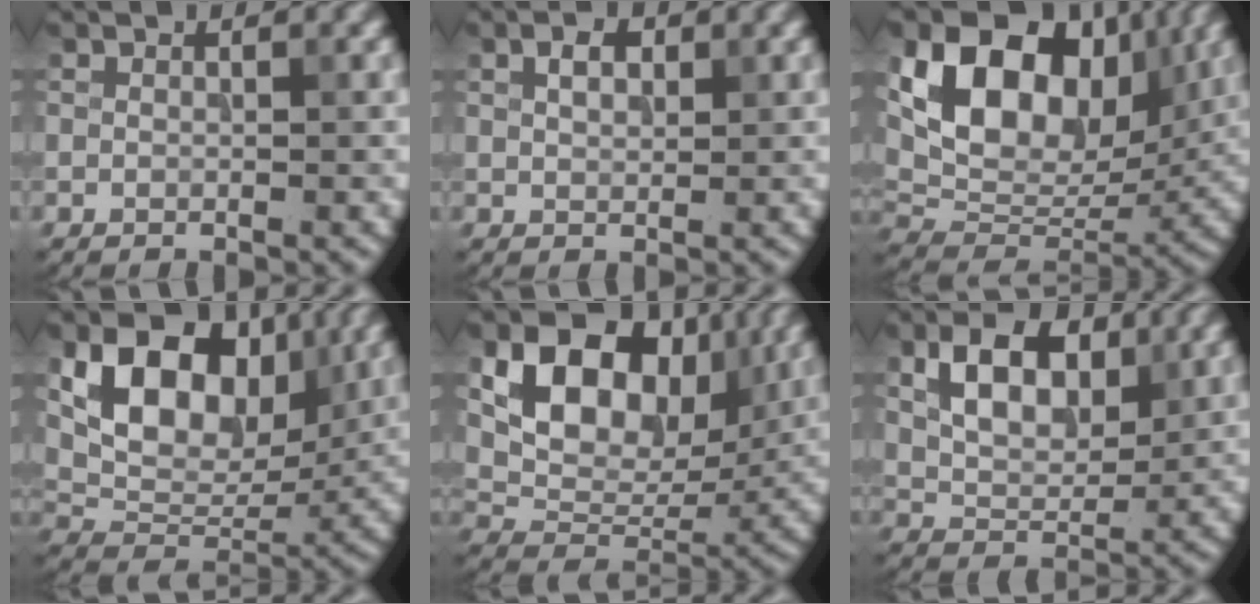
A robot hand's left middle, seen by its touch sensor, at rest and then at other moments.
{"total": 1.9, "force": [0.8, 1.1, 1.3], "torque": [-0.024, 0.004, 0.014]}
{"total": 13.7, "force": [5.1, 8.8, 9.1], "torque": [-0.159, 0.016, 0.091]}
{"total": 10.5, "force": [3.9, 6.9, 6.9], "torque": [-0.122, -0.003, 0.069]}
{"total": 11.0, "force": [4.0, 7.4, 7.1], "torque": [-0.130, -0.003, 0.073]}
{"total": 6.3, "force": [2.2, 3.9, 4.5], "torque": [-0.080, 0.001, 0.037]}